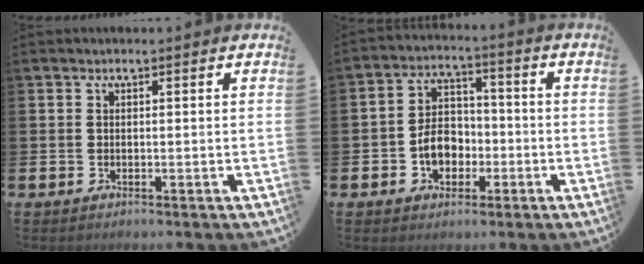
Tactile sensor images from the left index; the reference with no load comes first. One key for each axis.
{"total": 5.7, "fx": -1.6, "fy": 4.5, "fz": 3.2, "tx": -0.061, "ty": 0.013, "tz": -0.033}